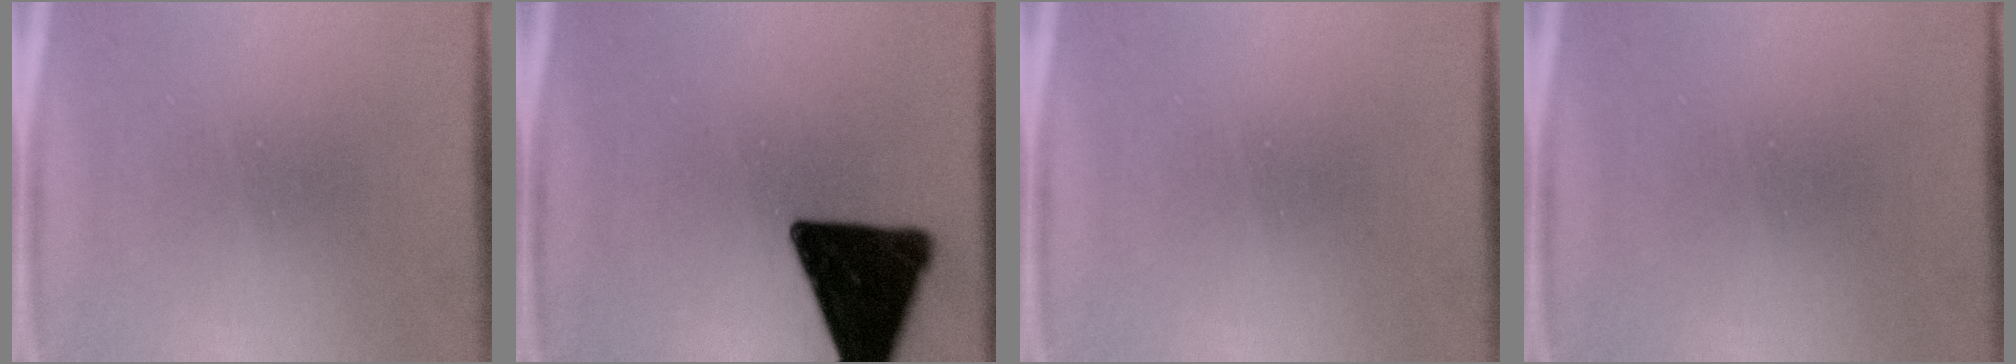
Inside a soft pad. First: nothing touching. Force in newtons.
{"total": 17.8}
{"total": 0.0}
{"total": 0.0}